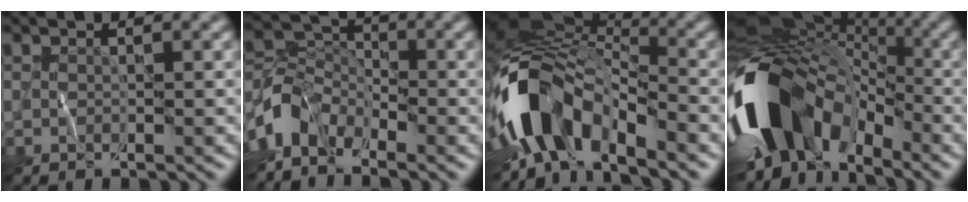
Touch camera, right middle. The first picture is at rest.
{"total": 5.1, "force": [-3.6, 2.8, 2.2], "torque": [-0.041, -0.003, -0.086]}
{"total": 11.1, "force": [-4.7, 6.3, 7.8], "torque": [-0.142, 0.003, -0.091]}
{"total": 16.1, "force": [-3.5, 11.2, 10.9], "torque": [-0.230, 0.000, -0.073]}